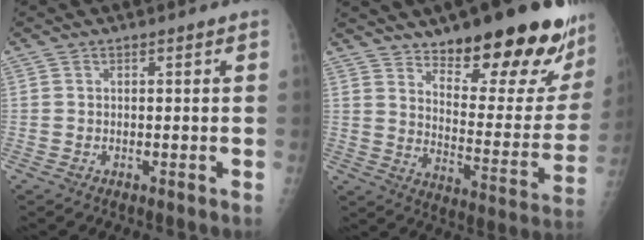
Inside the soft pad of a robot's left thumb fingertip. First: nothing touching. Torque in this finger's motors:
{"motor_torque": [0.57, 0.56, 1.09, -1.68, 0.12]}